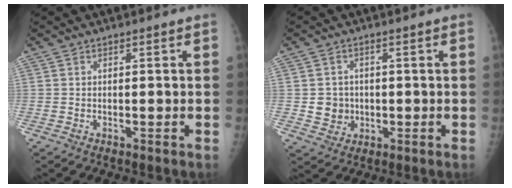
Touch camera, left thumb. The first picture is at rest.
{"total": 4.3, "force": [-0.1, 4.1, 1.2], "torque": [0.008, 0.004, 0.005]}